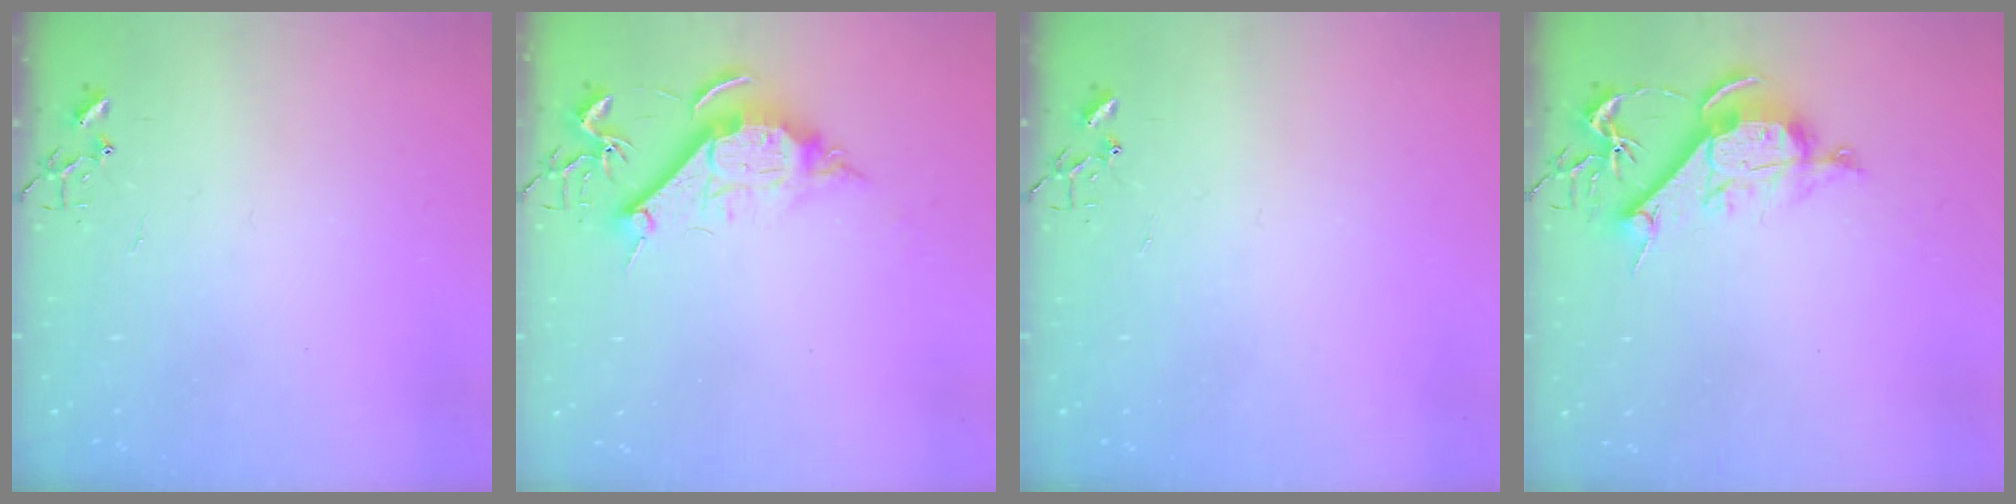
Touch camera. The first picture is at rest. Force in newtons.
{"total": 10.1, "press": 10.0, "slide": 0.8}
{"total": 0.0}
{"total": 9.9, "press": 9.9, "slide": 0.6}